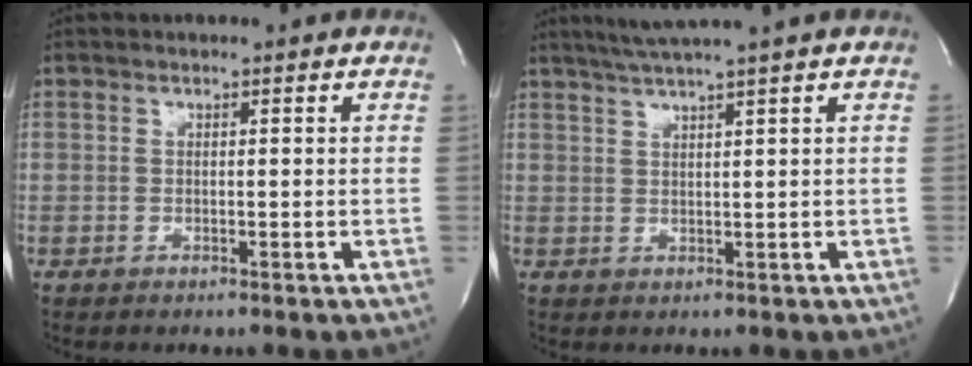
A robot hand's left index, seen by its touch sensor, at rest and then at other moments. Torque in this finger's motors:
{"motor_torque": [0.19, -0.31, 0.13, 0.01]}